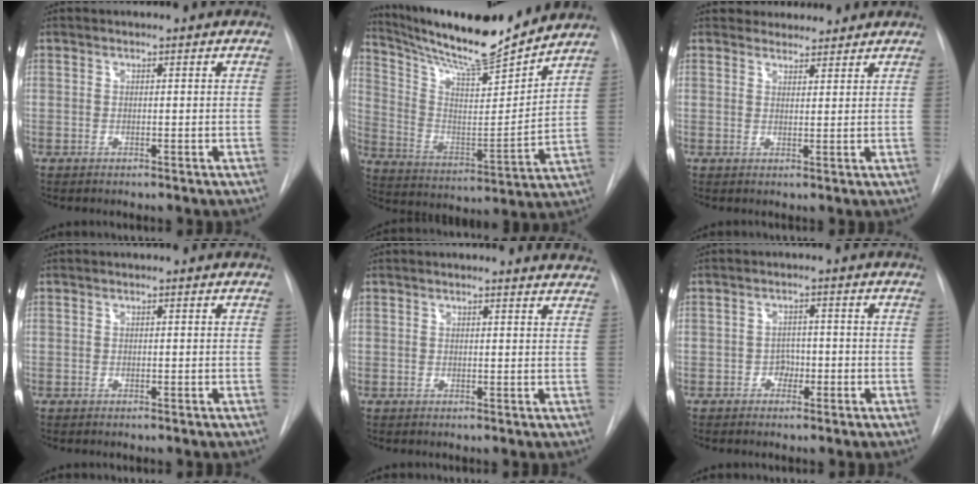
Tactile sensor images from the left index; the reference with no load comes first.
{"total": 17.8, "force": [16.5, 1.0, 6.6], "torque": [-0.128, -0.022, 0.274]}
{"total": 4.8, "force": [4.5, 1.6, 0.1], "torque": [0.006, 0.014, 0.062]}
{"total": 0.0}
{"total": 5.9, "force": [5.8, 0.5, 0.6], "torque": [0.004, -0.019, 0.037]}
{"total": 2.0, "force": [-0.9, 1.5, 0.9], "torque": [-0.007, 0.008, -0.015]}